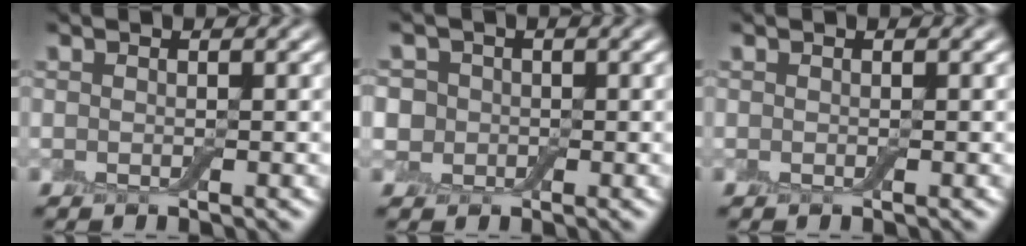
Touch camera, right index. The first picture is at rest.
{"total": 4.3, "force": [0.6, 4.0, 1.6], "torque": [-0.013, 0.023, -0.020]}
{"total": 0.0}